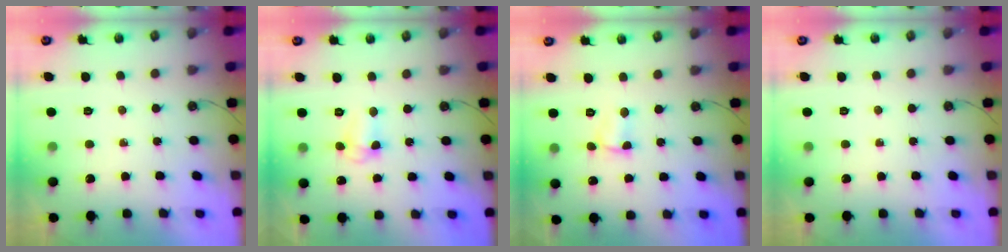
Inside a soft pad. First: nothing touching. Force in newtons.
{"total": 3.5, "press": 3.3, "slide": 0.9}
{"total": 1.5, "press": 1.4, "slide": 0.5}
{"total": 0.0}